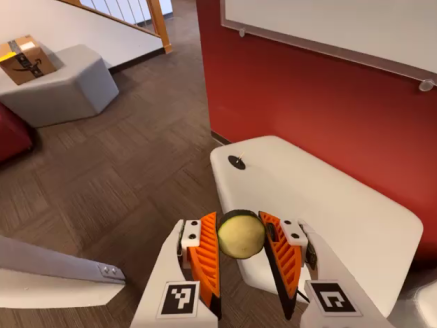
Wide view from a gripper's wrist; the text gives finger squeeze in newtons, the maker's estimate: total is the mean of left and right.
{"total": 11.6, "left": 11.8, "right": 11.5}